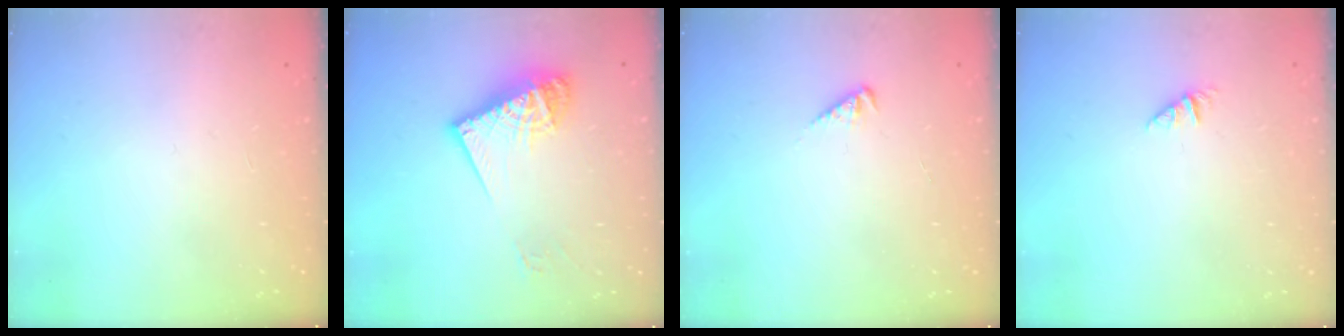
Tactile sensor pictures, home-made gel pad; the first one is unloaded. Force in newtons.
{"total": 14.3, "press": 14.1, "slide": 1.7}
{"total": 1.9, "press": 1.9, "slide": 0.3}
{"total": 0.8, "press": 0.8, "slide": 0.1}